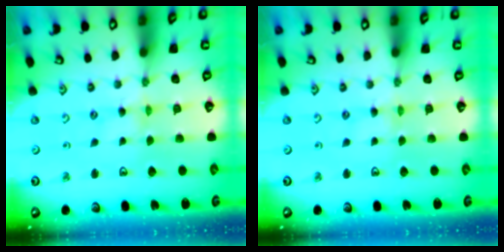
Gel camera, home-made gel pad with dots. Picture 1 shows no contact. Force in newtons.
{"total": 0.8, "press": 0.8, "slide": 0.2}